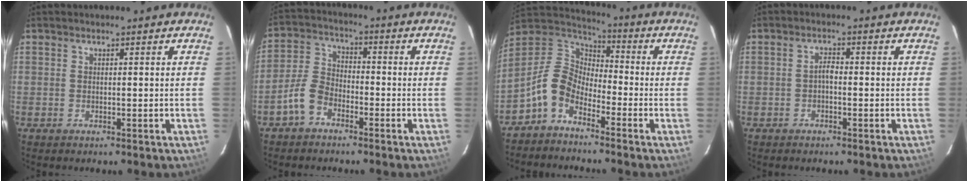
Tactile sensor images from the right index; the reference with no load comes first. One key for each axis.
{"total": 6.5, "fx": -4.0, "fy": 3.9, "fz": 3.3, "tx": -0.078, "ty": 0.018, "tz": -0.086}
{"total": 9.3, "fx": -5.5, "fy": 5.5, "fz": 5.2, "tx": -0.110, "ty": 0.025, "tz": -0.126}
{"total": 1.6, "fx": -0.7, "fy": 0.6, "fz": 1.2, "tx": -0.024, "ty": 0.008, "tz": -0.014}